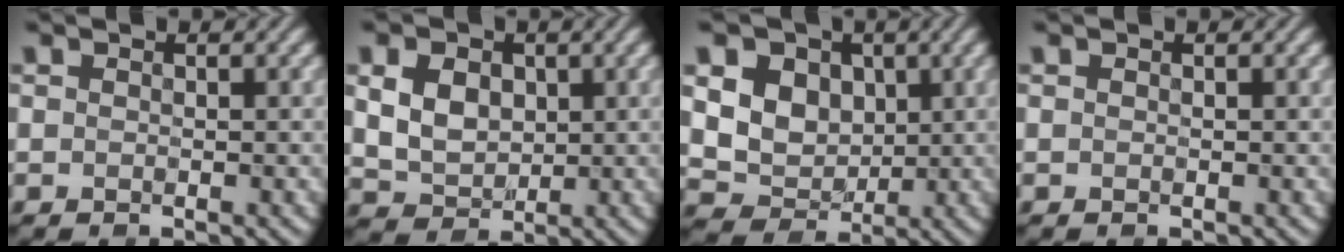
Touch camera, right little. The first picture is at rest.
{"total": 4.5, "force": [0.5, 3.6, 2.7], "torque": [-0.066, -0.002, 0.006]}
{"total": 7.2, "force": [1.6, 6.0, 3.7], "torque": [-0.075, 0.009, 0.022]}
{"total": 0.0}